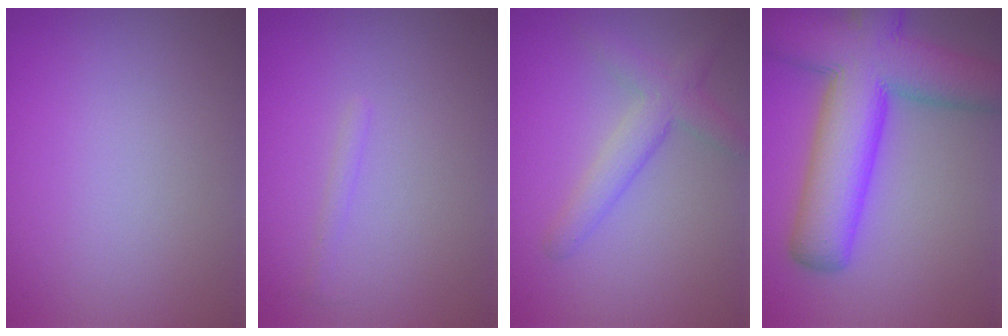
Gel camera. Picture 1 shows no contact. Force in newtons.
{"total": 0.6, "press": 0.6, "slide": 0.0}
{"total": 3.2, "press": 3.2, "slide": 0.2}
{"total": 11.9, "press": 11.9, "slide": 0.5}